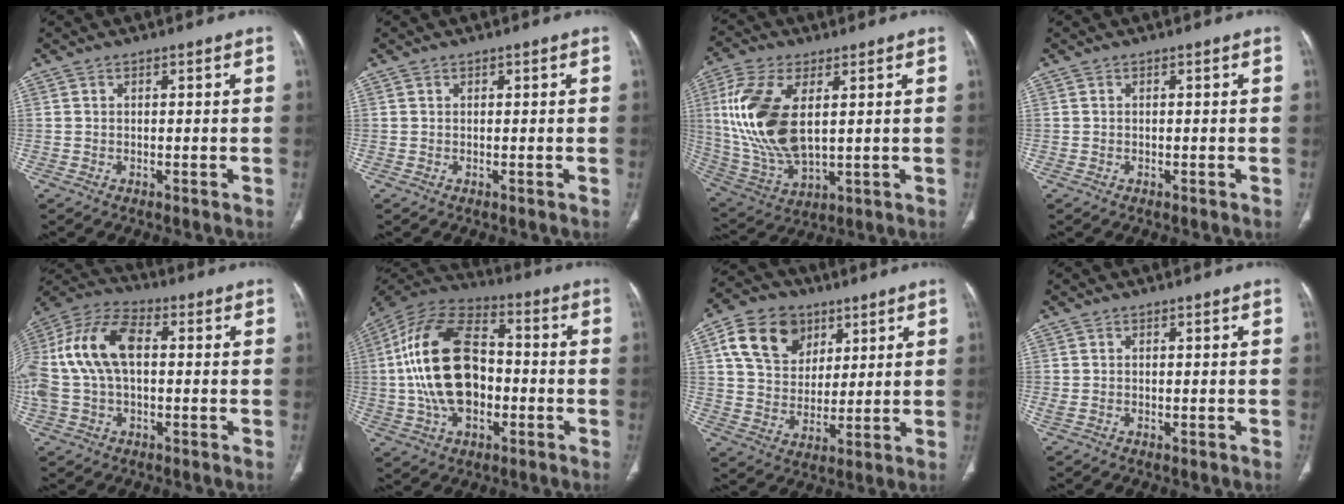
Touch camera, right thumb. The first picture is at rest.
{"total": 0.0}
{"total": 17.7, "force": [3.2, 9.1, 14.8], "torque": [-0.323, -0.013, 0.074]}
{"total": 0.0}
{"total": 16.4, "force": [1.7, 9.5, 13.2], "torque": [-0.280, 0.040, 0.030]}
{"total": 21.5, "force": [-1.1, 13.1, 17.0], "torque": [-0.317, 0.026, -0.020]}
{"total": 14.4, "force": [6.3, 10.9, 7.1], "torque": [-0.106, -0.010, 0.115]}
{"total": 0.9, "force": [-0.1, 0.5, 0.8], "torque": [-0.022, 0.001, 0.004]}